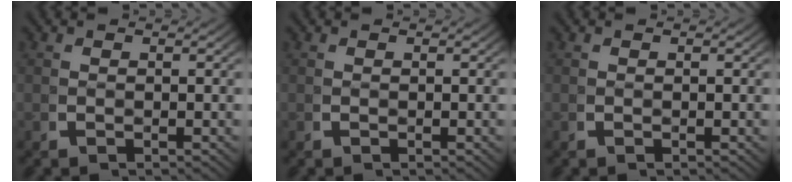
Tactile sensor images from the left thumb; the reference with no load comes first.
{"total": 0.0}
{"total": 0.0}